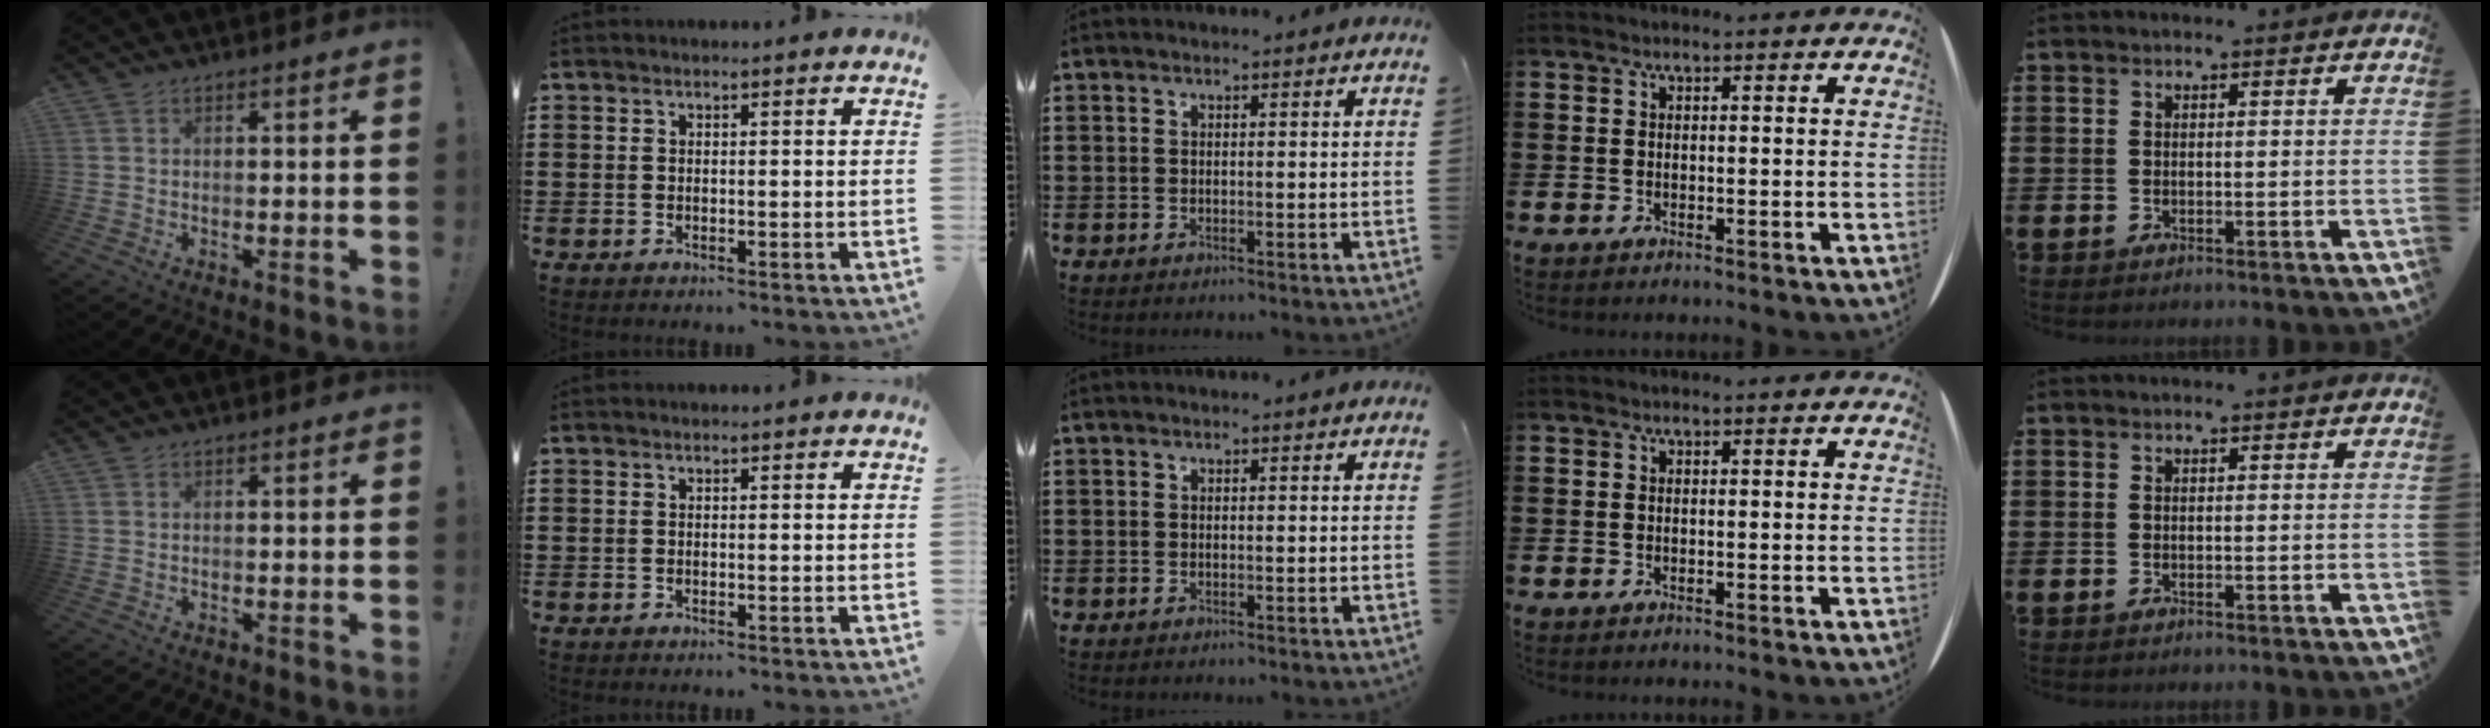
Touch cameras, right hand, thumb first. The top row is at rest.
{}